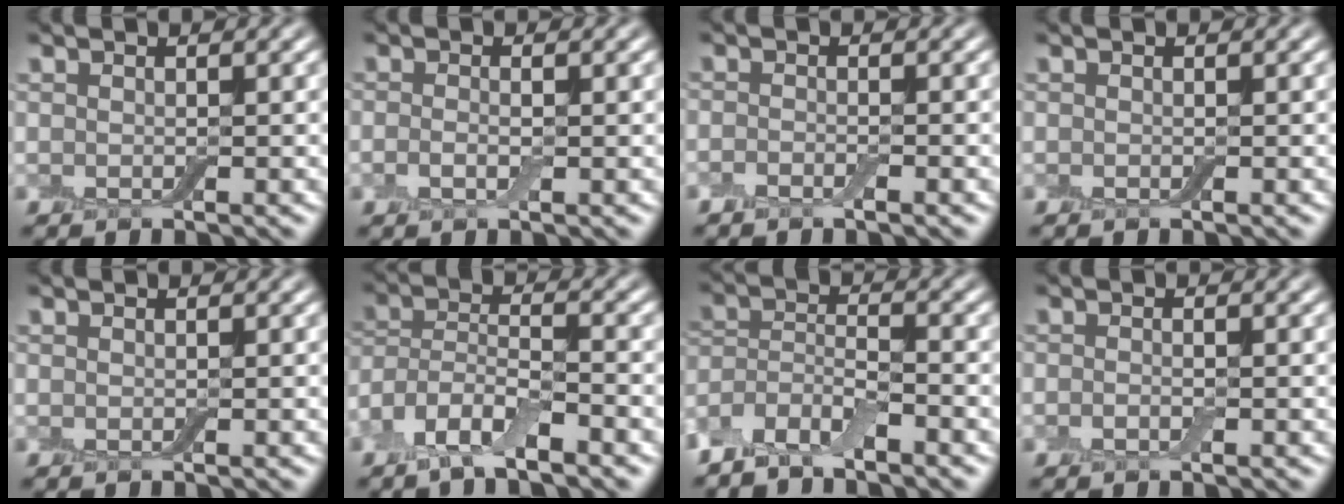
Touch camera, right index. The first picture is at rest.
{"total": 1.0, "force": [-0.2, 0.3, 1.0], "torque": [-0.021, -0.001, -0.010]}
{"total": 1.1, "force": [-0.8, 0.1, 0.7], "torque": [-0.014, -0.002, -0.018]}
{"total": 0.0}
{"total": 0.0}
{"total": 5.9, "force": [-4.1, 1.8, 3.8], "torque": [-0.071, 0.002, -0.086]}
{"total": 4.1, "force": [-3.4, 1.2, 1.8], "torque": [-0.036, 0.002, -0.075]}
{"total": 0.6, "force": [-0.4, 0.0, 0.4], "torque": [-0.010, 0.001, -0.008]}